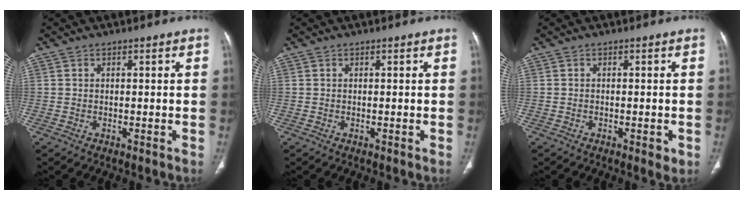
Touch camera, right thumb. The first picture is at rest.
{"total": 0.0}
{"total": 1.9, "force": [-0.7, 0.7, 1.5], "torque": [-0.020, -0.002, -0.008]}